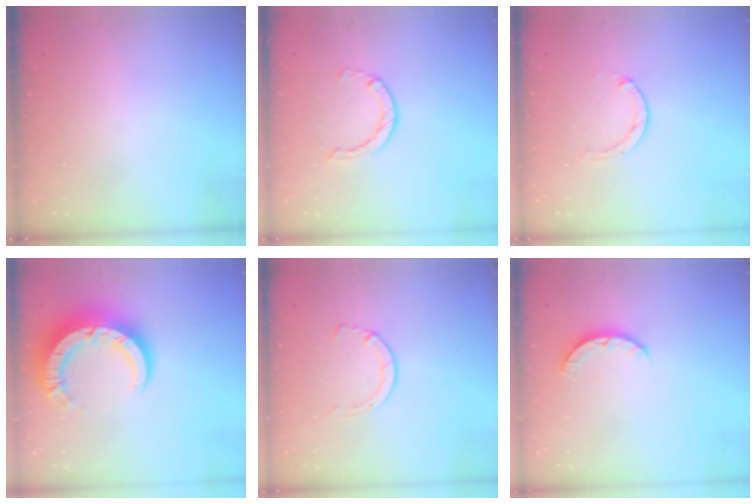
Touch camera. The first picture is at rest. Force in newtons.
{"total": 2.5, "press": 2.4, "slide": 0.4}
{"total": 0.8, "press": 0.8, "slide": 0.2}
{"total": 12.0, "press": 11.9, "slide": 1.2}
{"total": 2.8, "press": 2.8, "slide": 0.4}
{"total": 2.7, "press": 2.7, "slide": 0.4}